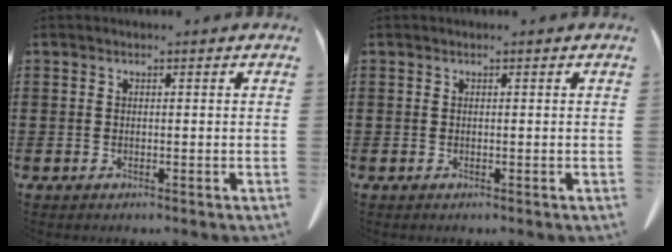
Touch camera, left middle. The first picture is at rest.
{"total": 0.0}